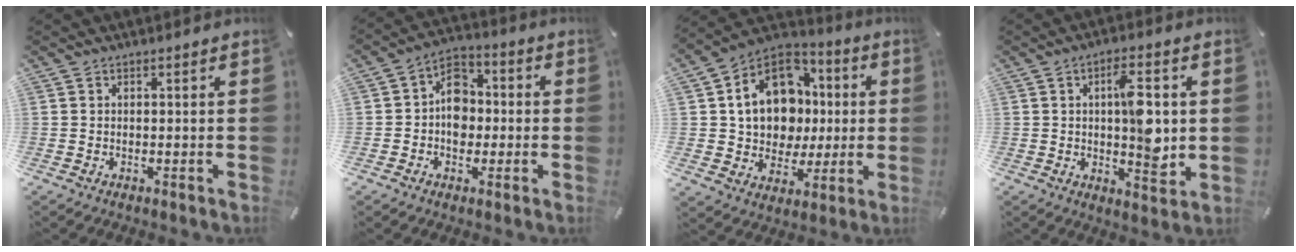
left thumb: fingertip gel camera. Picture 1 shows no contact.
{"total": 8.4, "force": [-1.2, 7.0, 4.3], "torque": [-0.069, 0.023, -0.019]}
{"total": 17.4, "force": [2.4, 14.1, 10.0], "torque": [-0.186, -0.001, 0.054]}
{"total": 10.9, "force": [1.3, 4.7, 9.7], "torque": [-0.142, -0.012, 0.013]}